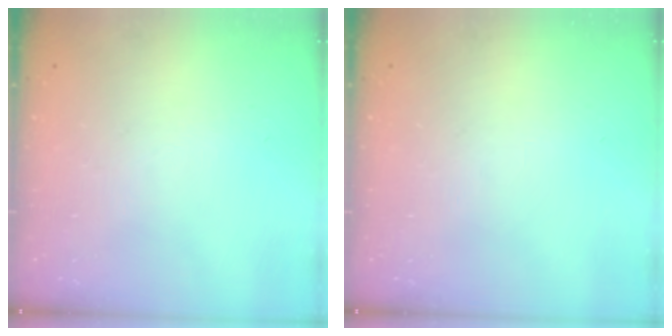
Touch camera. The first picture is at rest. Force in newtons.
{"total": 0.0}